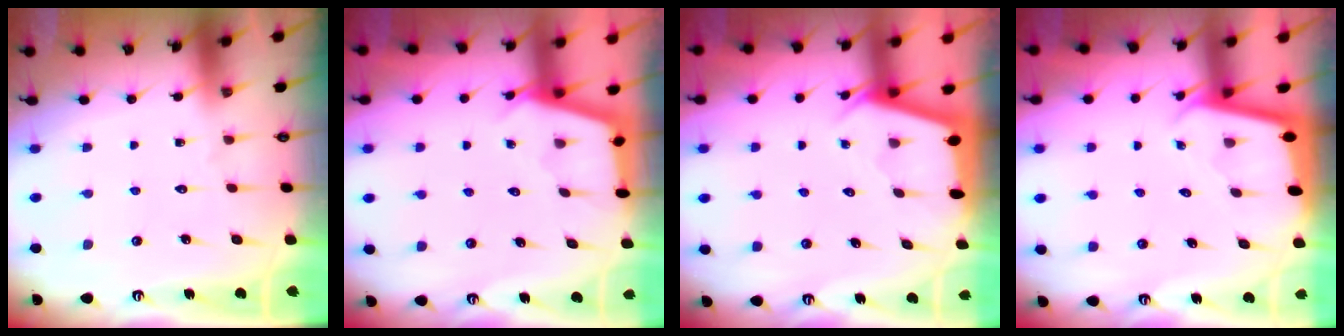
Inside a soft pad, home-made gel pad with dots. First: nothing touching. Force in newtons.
{"total": 2.8, "press": 2.8, "slide": 0.3}
{"total": 2.2, "press": 2.2, "slide": 0.3}
{"total": 1.9, "press": 1.9, "slide": 0.0}